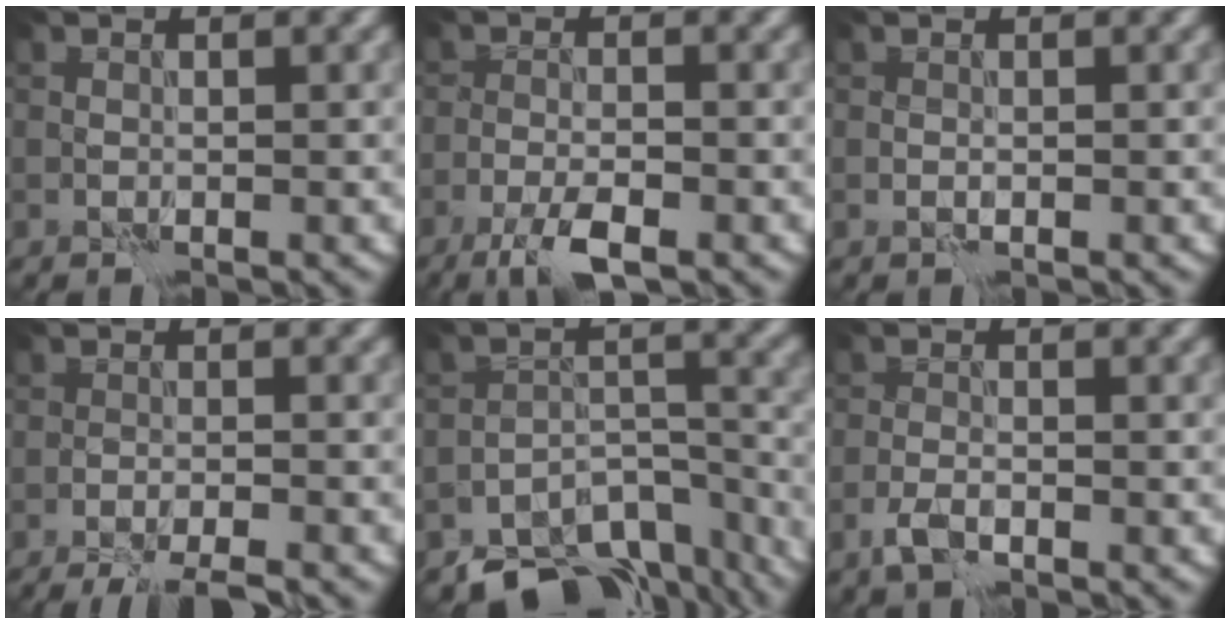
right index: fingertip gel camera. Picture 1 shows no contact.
{"total": 3.6, "force": [-2.5, 0.7, 2.5], "torque": [-0.049, -0.002, -0.048]}
{"total": 0.0}
{"total": 5.4, "force": [-4.8, 0.8, 2.4], "torque": [-0.034, -0.009, -0.066]}
{"total": 10.4, "force": [-9.0, 4.5, 2.8], "torque": [-0.027, -0.008, -0.119]}
{"total": 1.7, "force": [-1.2, 0.6, 1.0], "torque": [-0.023, -0.001, -0.028]}